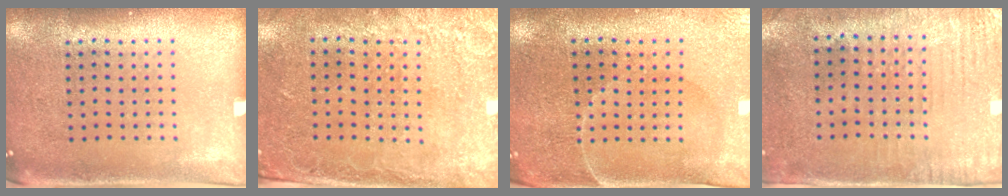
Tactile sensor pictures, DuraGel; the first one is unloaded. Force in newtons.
{"total": 2.6, "press": 1.9, "slide": 1.8}
{"total": 0.6, "press": 0.4, "slide": 0.5}
{"total": 2.9, "press": 2.4, "slide": 1.7}